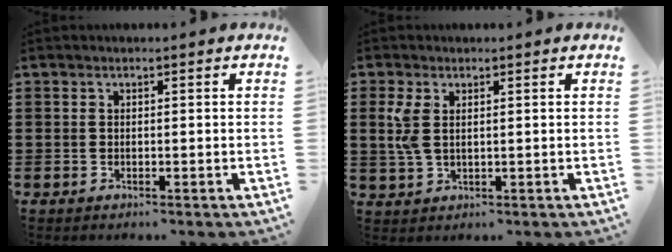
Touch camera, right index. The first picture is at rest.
{"total": 4.0, "force": [1.0, 2.0, 3.3], "torque": [-0.085, 0.002, 0.013]}